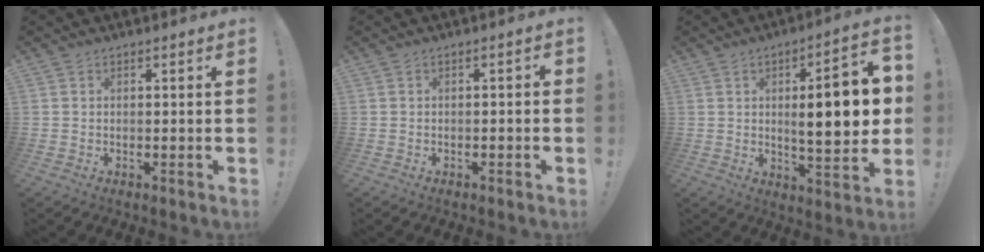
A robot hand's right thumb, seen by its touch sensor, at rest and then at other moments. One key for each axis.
{"total": 1.2, "fx": -1.0, "fy": 0.3, "fz": 0.6, "tx": -0.013, "ty": 0.004, "tz": -0.018}
{"total": 16.4, "fx": 1.9, "fy": 4.2, "fz": 15.7, "tx": -0.213, "ty": -0.010, "tz": 0.021}